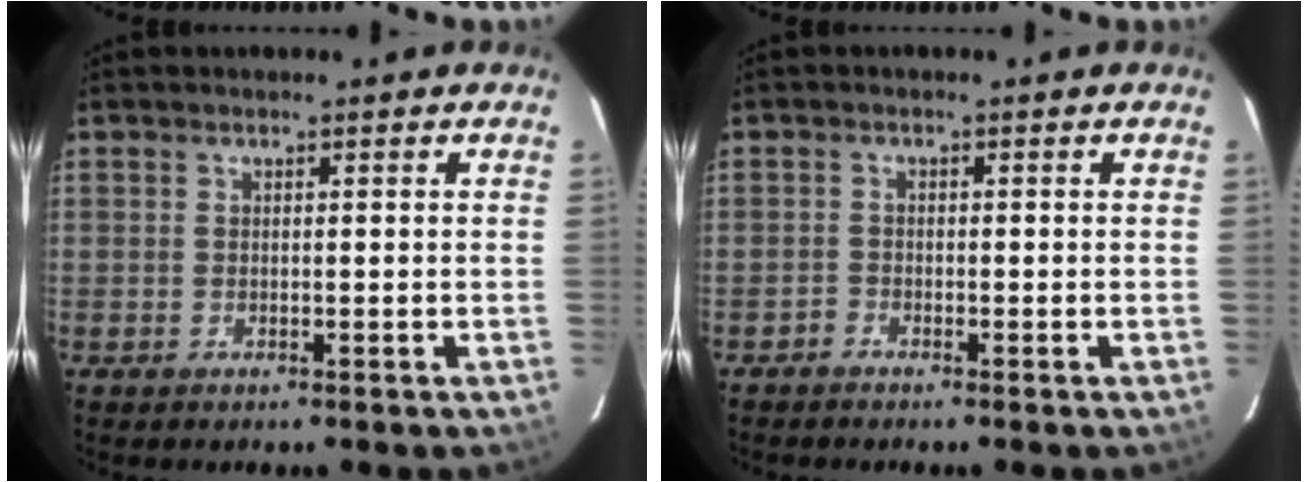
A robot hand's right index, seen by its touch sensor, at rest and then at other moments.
{"total": 1.0, "force": [-0.9, 0.2, -0.1], "torque": [-0.002, 0.002, -0.022]}